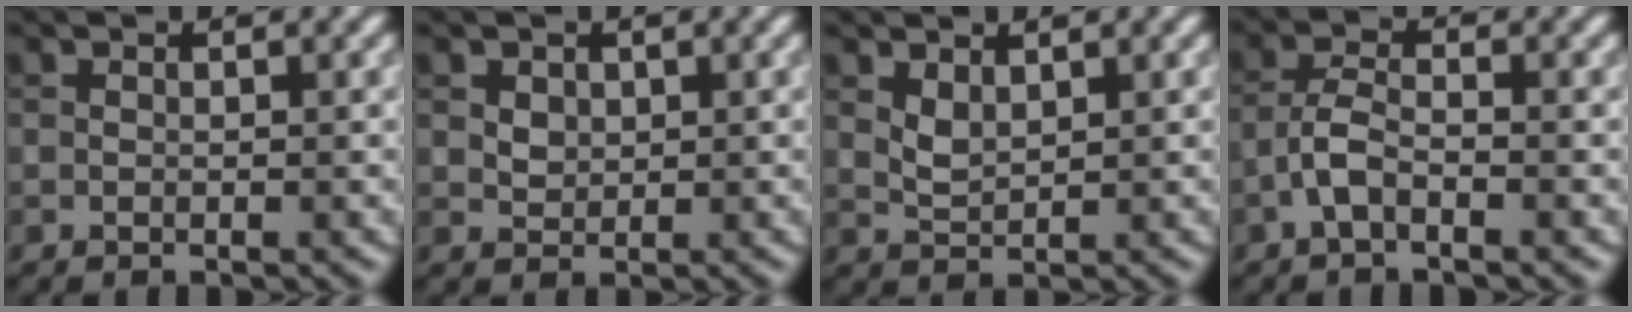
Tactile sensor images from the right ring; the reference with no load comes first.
{"total": 1.4, "force": [0.6, 1.0, 0.6], "torque": [-0.013, 0.000, 0.012]}
{"total": 1.5, "force": [1.0, 0.7, 0.9], "torque": [-0.024, -0.003, 0.027]}
{"total": 2.4, "force": [-1.3, 0.8, 1.9], "torque": [-0.042, 0.007, -0.034]}